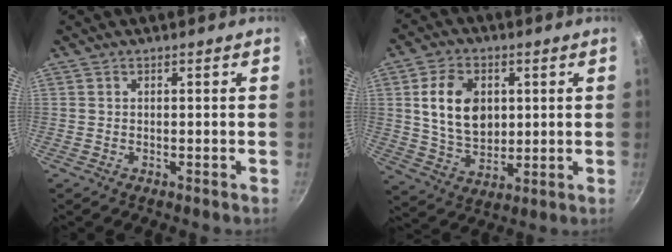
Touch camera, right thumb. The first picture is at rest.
{"total": 12.8, "force": [2.6, 9.1, 8.7], "torque": [-0.132, -0.013, 0.053]}